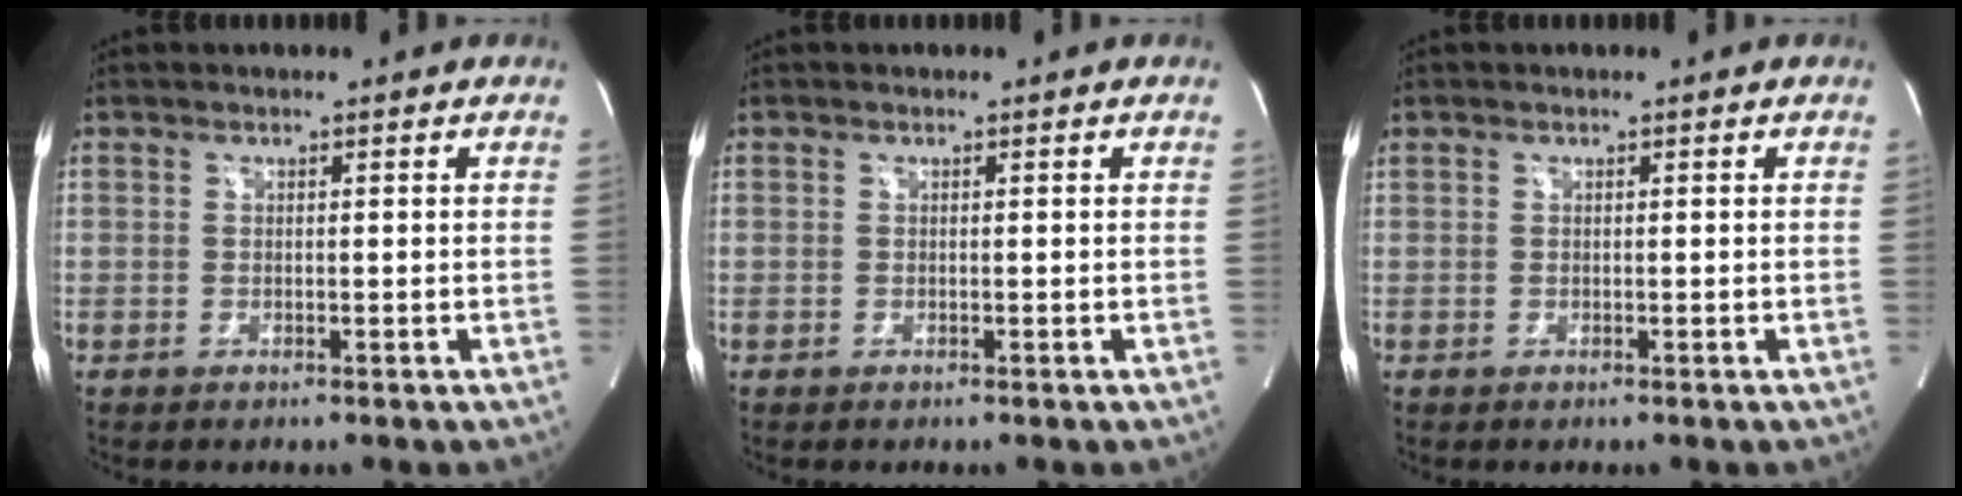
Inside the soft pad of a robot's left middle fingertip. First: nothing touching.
{"total": 0.0}
{"total": 0.0}